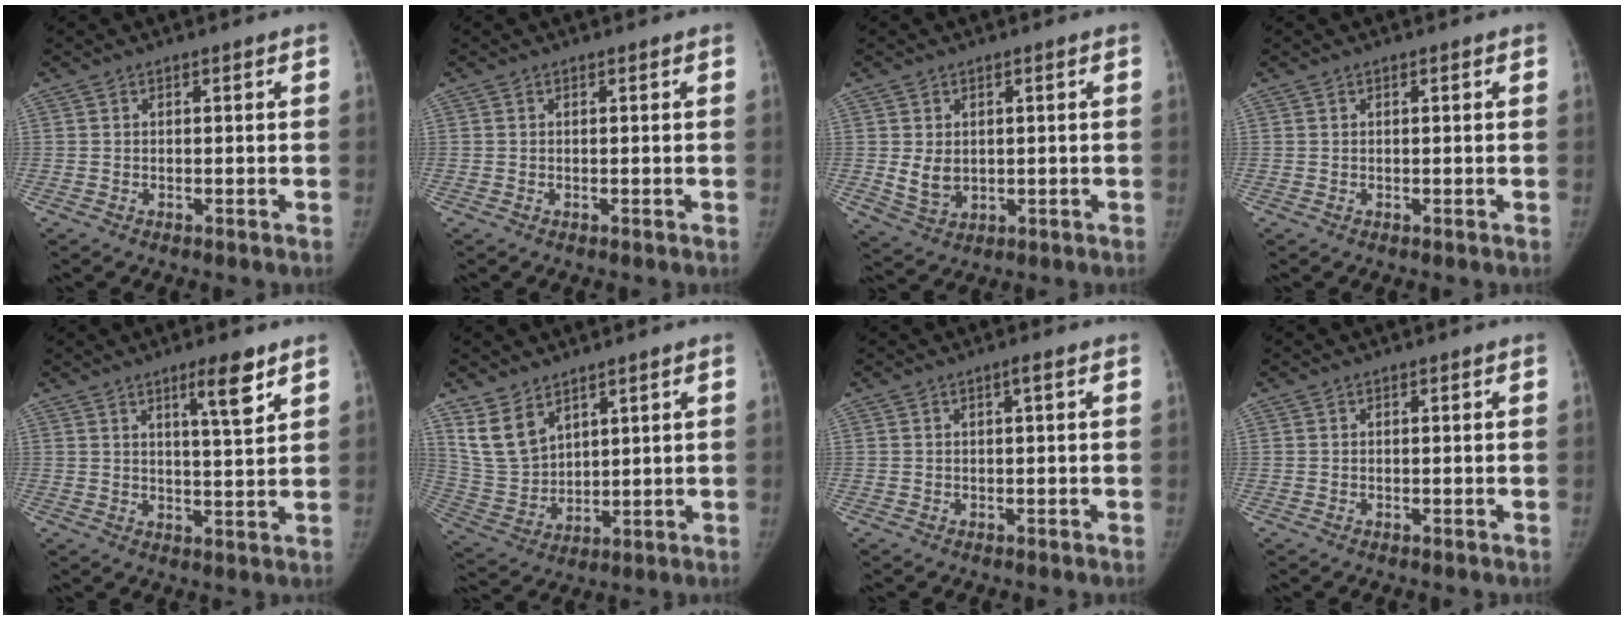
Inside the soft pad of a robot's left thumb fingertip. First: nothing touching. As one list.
[{"total": 0.0}, {"total": 4.5, "force": [0.3, 3.6, 2.7], "torque": [-0.034, -0.013, 0.022]}, {"total": 0.0}, {"total": 6.7, "force": [4.0, 0.8, 5.3], "torque": [-0.078, -0.028, 0.066]}, {"total": 9.0, "force": [5.9, 5.4, 4.1], "torque": [-0.067, -0.030, 0.139]}, {"total": 0.9, "force": [0.2, 0.0, 0.9], "torque": [-0.018, 0.001, 0.002]}, {"total": 0.0}]